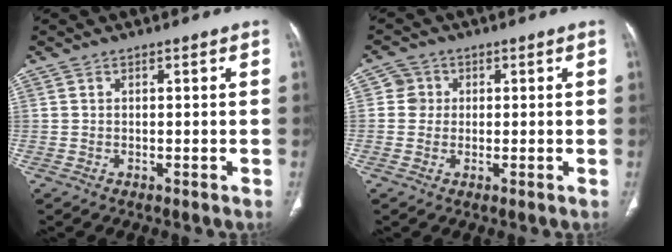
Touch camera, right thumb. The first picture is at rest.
{"total": 3.0, "force": [0.5, 3.0, 0.3], "torque": [0.019, 0.005, 0.003]}